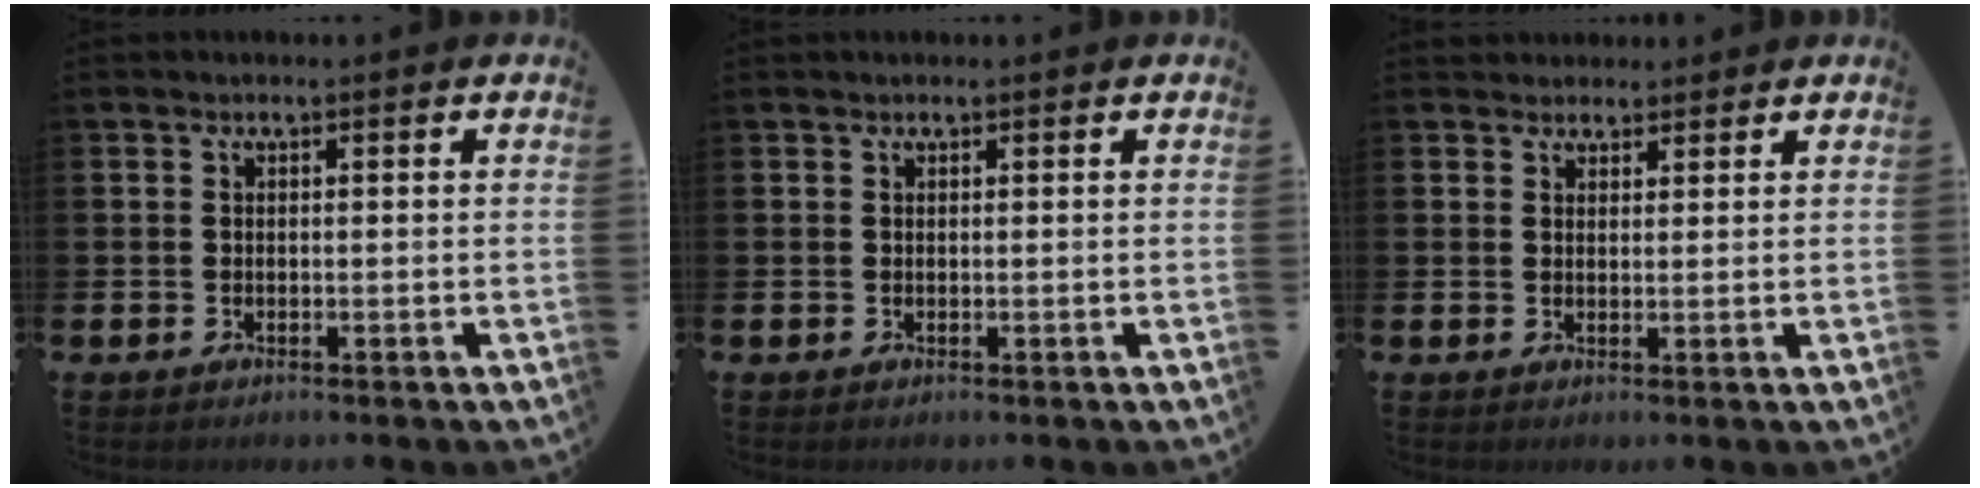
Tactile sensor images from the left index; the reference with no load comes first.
{"total": 0.0}
{"total": 2.3, "force": [2.1, 0.9, -0.4], "torque": [0.010, -0.007, 0.038]}